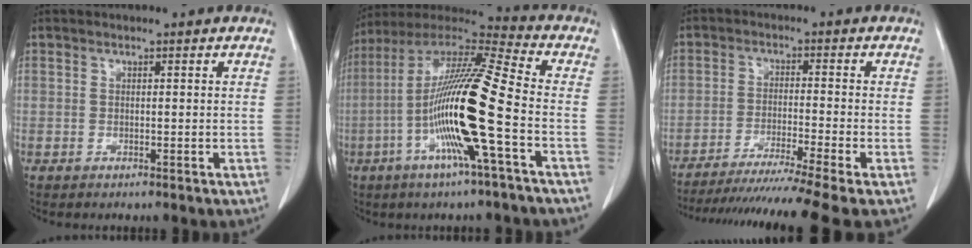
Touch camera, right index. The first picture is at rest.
{"total": 18.1, "force": [-4.7, -0.4, 17.5], "torque": [-0.340, -0.005, -0.101]}
{"total": 14.7, "force": [-12.3, -2.6, 7.5], "torque": [-0.116, -0.034, -0.195]}